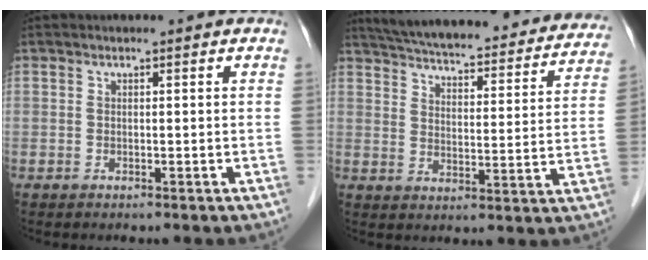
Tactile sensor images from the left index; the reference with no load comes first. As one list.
[{"total": 29.6, "force": [26.7, 6.2, 11.3], "torque": [-0.184, -0.029, 0.333]}]